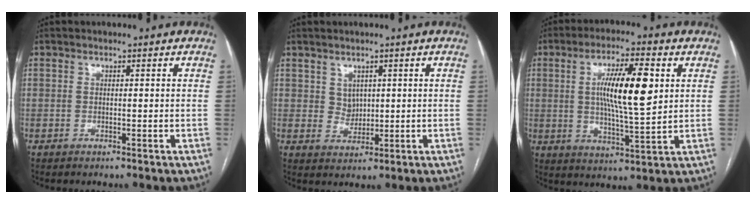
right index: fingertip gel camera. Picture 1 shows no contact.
{"total": 2.8, "force": [1.1, 2.3, 1.0], "torque": [-0.014, 0.001, 0.027]}
{"total": 11.8, "force": [2.6, 1.8, 11.4], "torque": [-0.199, 0.002, 0.044]}